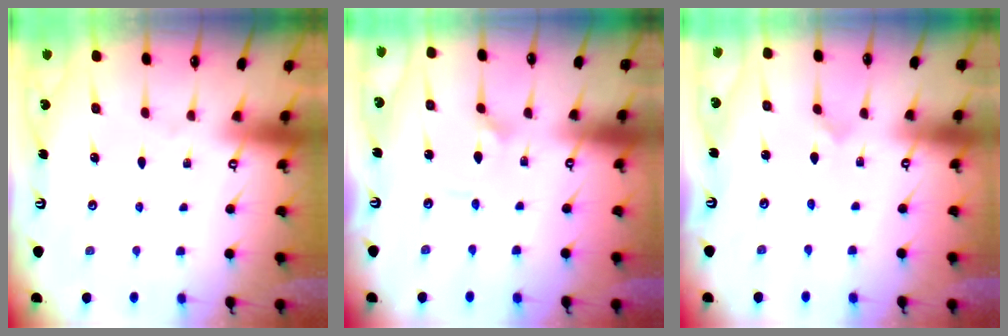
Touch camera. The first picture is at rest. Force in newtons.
{"total": 1.9, "press": 1.9, "slide": 0.1}
{"total": 0.0}